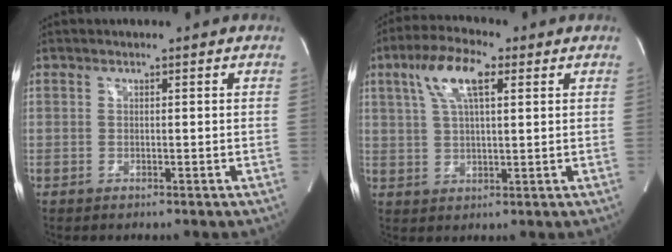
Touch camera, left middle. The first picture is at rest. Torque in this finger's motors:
{"motor_torque": [1.28, -0.50, 0.41, 0.14]}